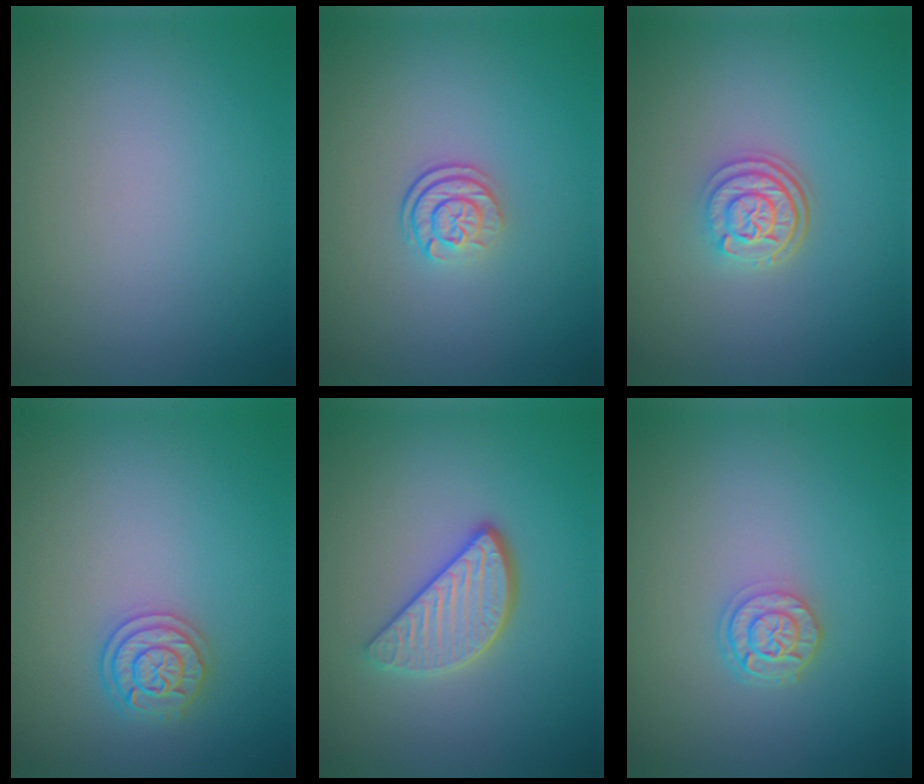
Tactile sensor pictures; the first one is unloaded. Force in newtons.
{"total": 2.3, "press": 1.7, "slide": 1.7}
{"total": 3.0, "press": 2.4, "slide": 1.8}
{"total": 2.4, "press": 2.4, "slide": 0.4}
{"total": 3.6, "press": 2.9, "slide": 2.1}
{"total": 2.4, "press": 1.9, "slide": 1.4}